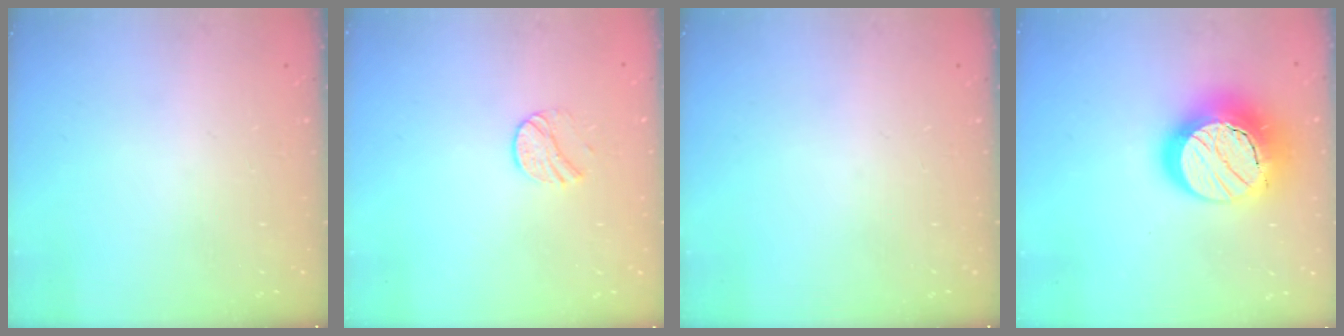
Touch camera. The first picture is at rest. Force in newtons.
{"total": 7.7, "press": 7.7, "slide": 0.6}
{"total": 0.0}
{"total": 21.3, "press": 21.2, "slide": 1.6}